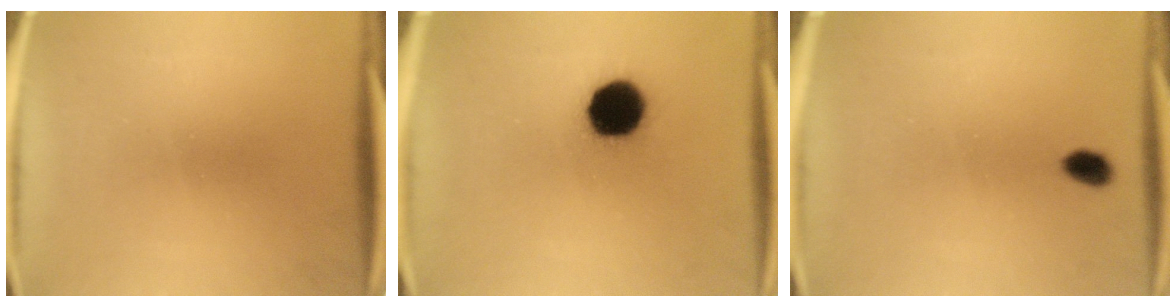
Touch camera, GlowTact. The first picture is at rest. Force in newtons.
{"total": 13.6}
{"total": 2.7}